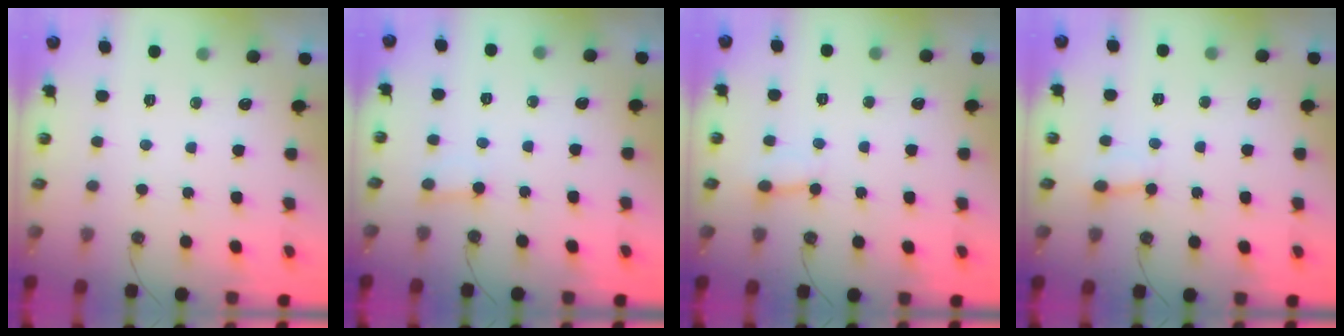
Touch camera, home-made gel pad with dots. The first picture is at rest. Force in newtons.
{"total": 2.2, "press": 2.2, "slide": 0.1}
{"total": 2.7, "press": 2.7, "slide": 0.4}
{"total": 2.7, "press": 2.7, "slide": 0.4}